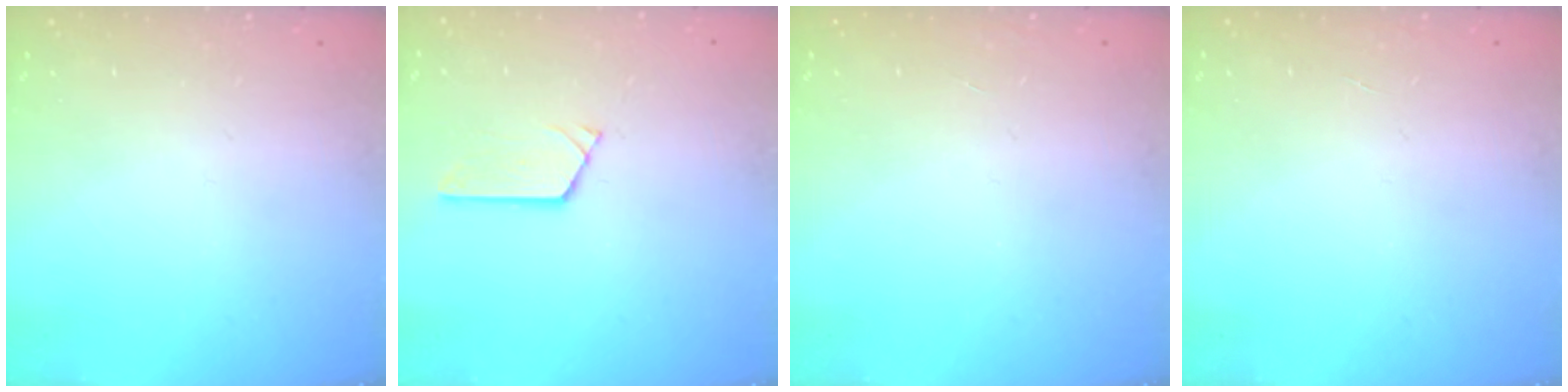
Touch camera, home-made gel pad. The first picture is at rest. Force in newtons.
{"total": 2.9, "press": 2.9, "slide": 0.2}
{"total": 0.0}
{"total": 0.0}